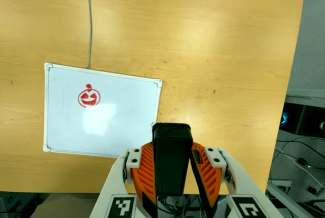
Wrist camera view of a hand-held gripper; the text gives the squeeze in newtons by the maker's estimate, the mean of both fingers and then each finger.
{"total": 4.7, "left": 3.9, "right": 5.5}